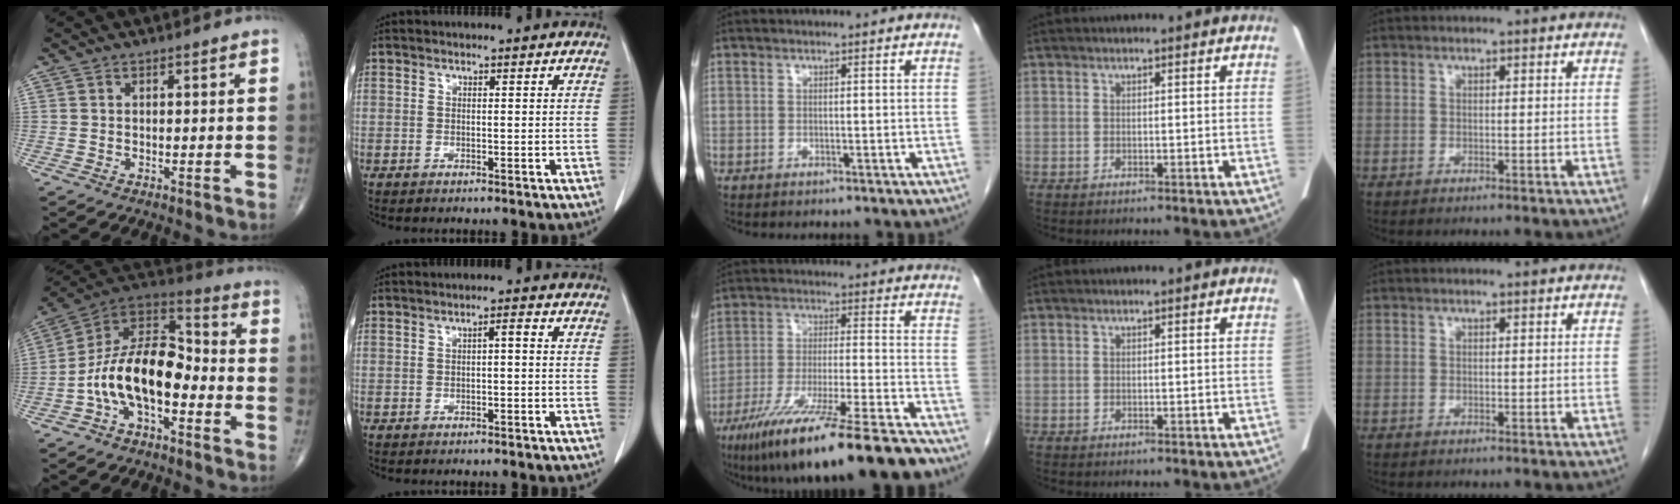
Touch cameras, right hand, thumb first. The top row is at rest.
{"thumb": {"total": 16.1, "force": [-4.3, 8.5, 12.9], "torque": [-0.213, 0.065, -0.087]}, "index": {"total": 1.8, "force": [0.1, 0.6, 1.7], "torque": [-0.031, 0.010, 0.004]}, "middle": {"total": 19.4, "force": [-14.5, 0.0, 12.9], "torque": [-0.200, -0.045, -0.243]}}